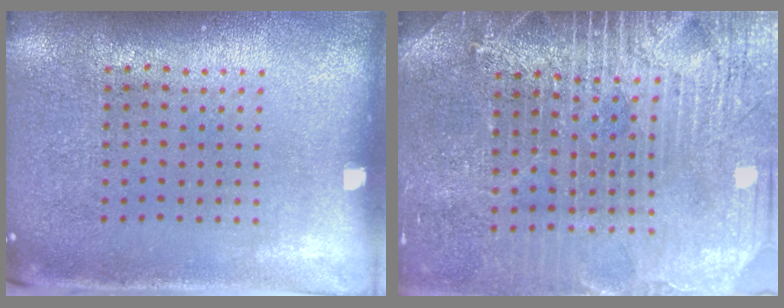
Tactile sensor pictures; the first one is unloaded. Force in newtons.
{"total": 3.7, "press": 3.4, "slide": 1.5}